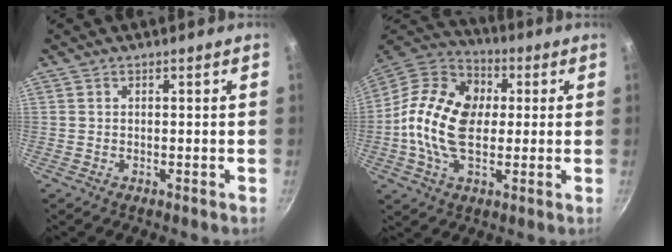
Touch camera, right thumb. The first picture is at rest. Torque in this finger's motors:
{"motor_torque": [2.34, 2.34, 0.38, 0.38, 0.32]}